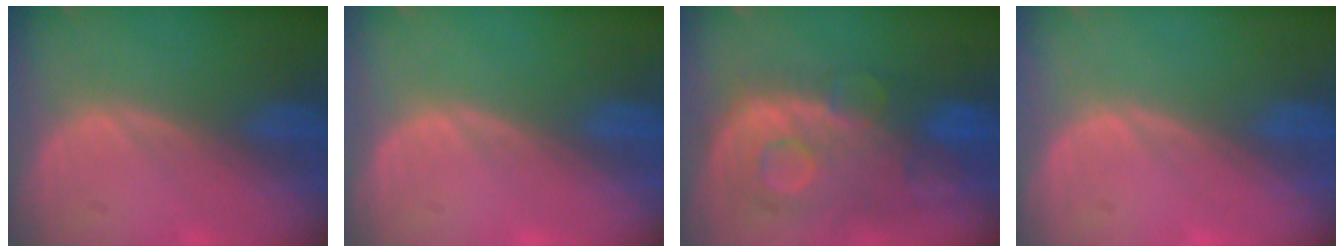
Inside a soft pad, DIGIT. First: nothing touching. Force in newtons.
{"total": 0.0}
{"total": 11.2, "press": 9.7, "slide": 5.5}
{"total": 0.0}